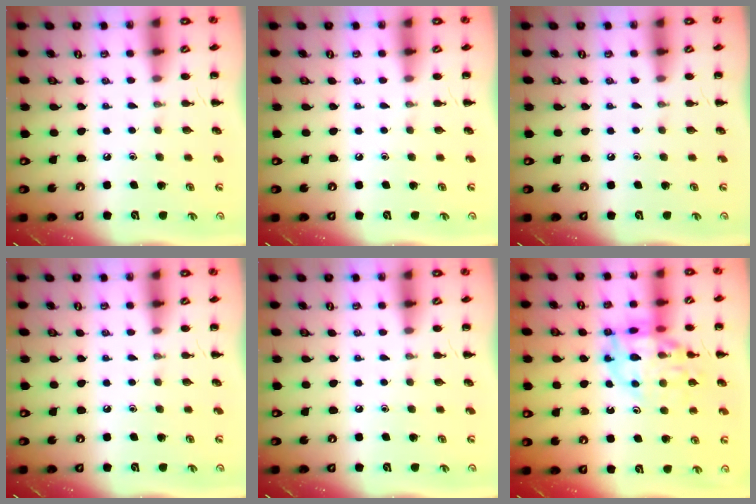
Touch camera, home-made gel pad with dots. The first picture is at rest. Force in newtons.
{"total": 0.0}
{"total": 0.0}
{"total": 0.0}
{"total": 0.0}
{"total": 14.4, "press": 14.2, "slide": 2.6}